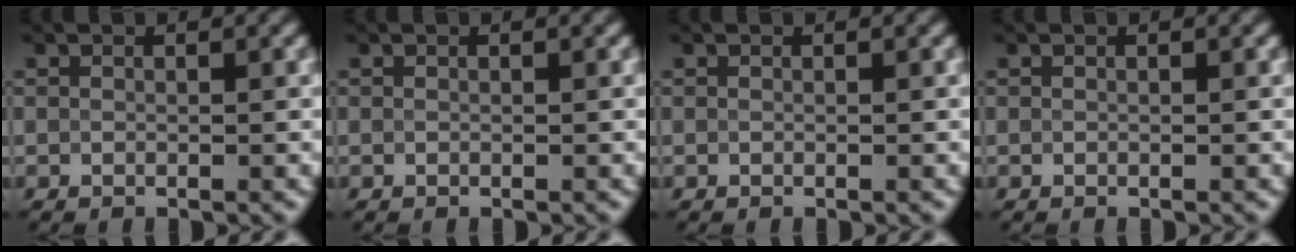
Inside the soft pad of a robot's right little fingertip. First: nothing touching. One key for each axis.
{"total": 0.0}
{"total": 0.0}
{"total": 0.0}